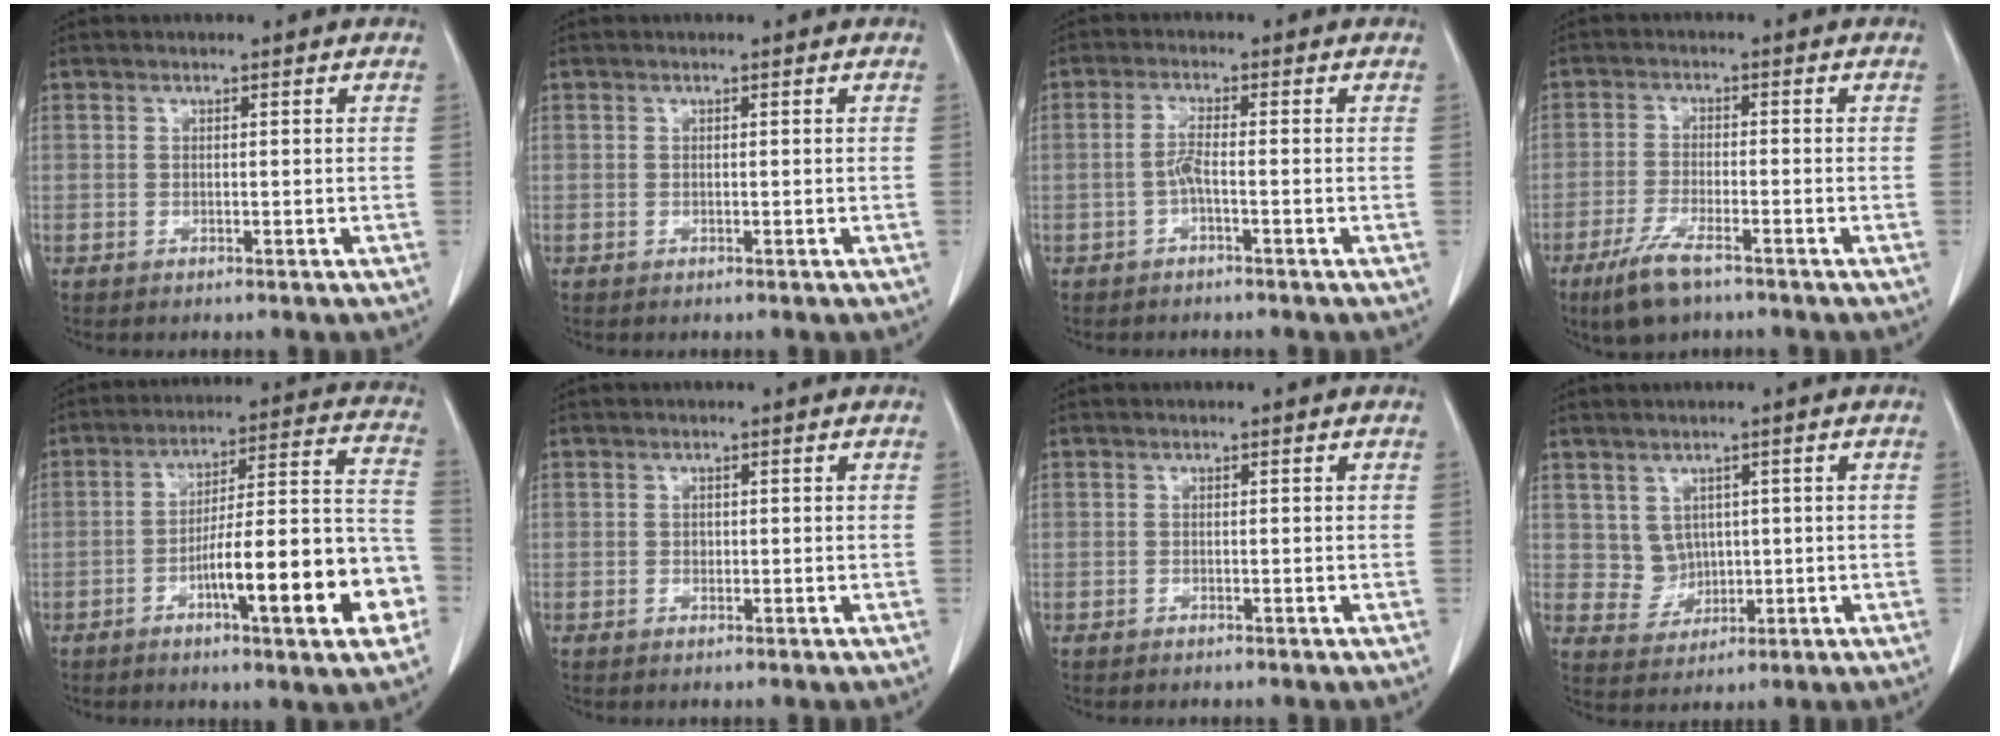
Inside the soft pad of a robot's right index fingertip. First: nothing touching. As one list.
[{"total": 0.0}, {"total": 2.5, "force": [-0.9, 0.0, 2.3], "torque": [-0.046, 0.002, -0.020]}, {"total": 6.3, "force": [-4.3, 1.3, 4.5], "torque": [-0.096, -0.013, -0.074]}, {"total": 17.7, "force": [-6.6, 2.2, 16.3], "torque": [-0.210, 0.022, -0.092]}, {"total": 0.7, "force": [0.0, 0.6, 0.3], "torque": [-0.003, 0.002, -0.001]}, {"total": 0.0}, {"total": 3.9, "force": [1.0, 3.6, 1.0], "torque": [-0.019, 0.005, 0.028]}]